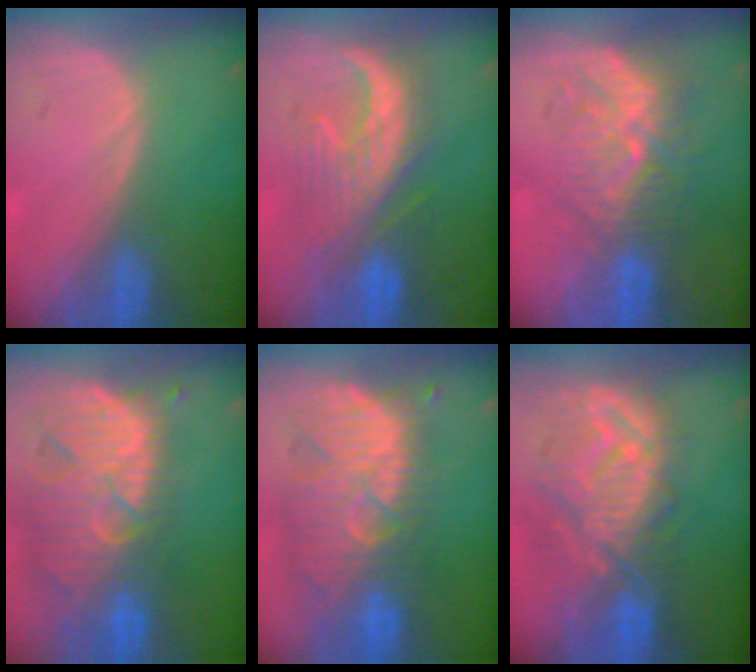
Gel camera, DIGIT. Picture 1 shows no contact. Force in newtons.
{"total": 8.8, "press": 8.7, "slide": 0.5}
{"total": 8.8, "press": 8.1, "slide": 3.5}
{"total": 13.4, "press": 11.5, "slide": 6.9}
{"total": 11.1, "press": 10.6, "slide": 3.2}
{"total": 11.2, "press": 10.4, "slide": 4.3}